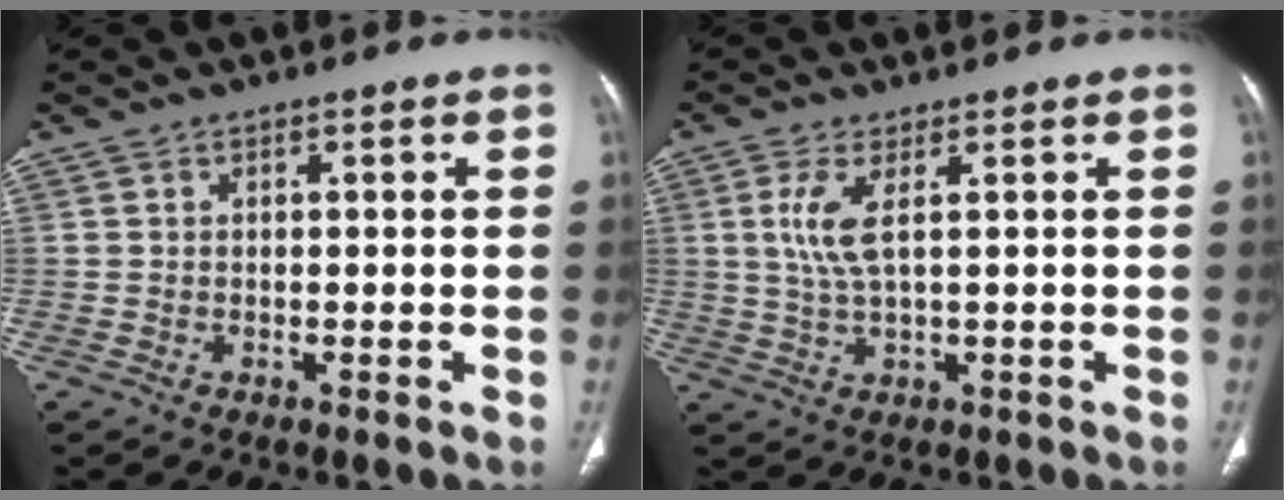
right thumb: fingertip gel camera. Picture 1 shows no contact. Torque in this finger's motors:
{"motor_torque": [-0.36, 0.52, 0.22, 0.41, -0.03]}